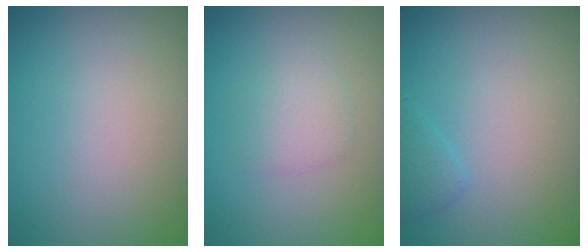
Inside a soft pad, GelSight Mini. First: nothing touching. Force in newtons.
{"total": 1.7, "press": 1.7, "slide": 0.0}
{"total": 1.1, "press": 1.1, "slide": 0.1}